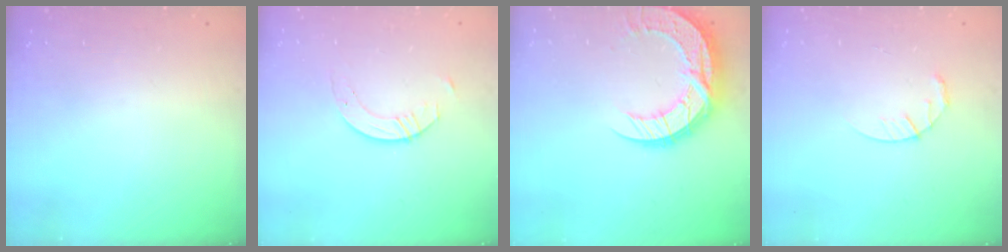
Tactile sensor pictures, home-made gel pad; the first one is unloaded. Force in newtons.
{"total": 3.5, "press": 3.5, "slide": 0.4}
{"total": 15.6, "press": 15.6, "slide": 1.1}
{"total": 3.9, "press": 3.9, "slide": 0.5}